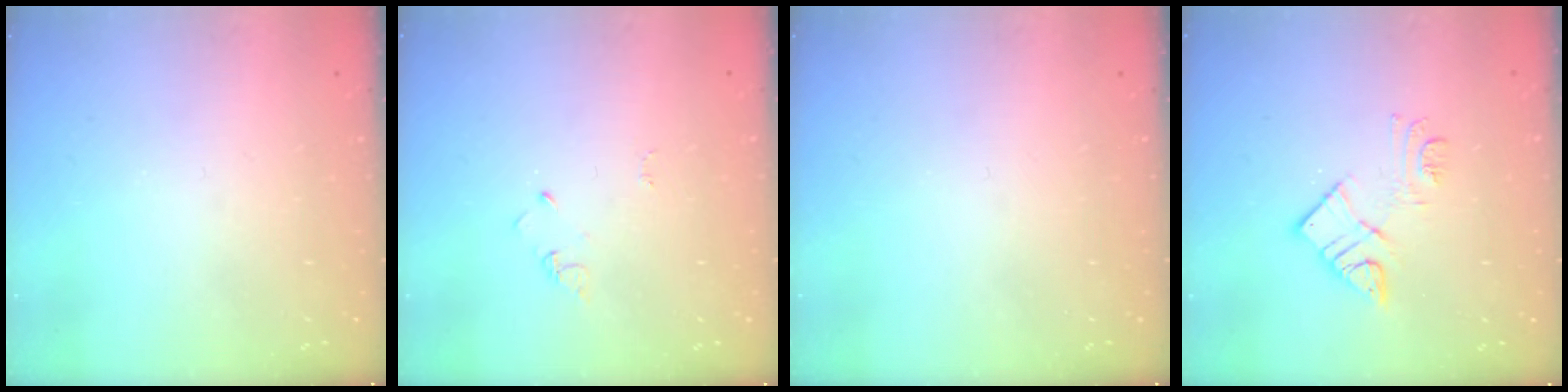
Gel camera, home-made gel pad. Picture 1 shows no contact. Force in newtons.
{"total": 2.9, "press": 2.9, "slide": 0.3}
{"total": 0.0}
{"total": 10.5, "press": 10.5, "slide": 0.7}